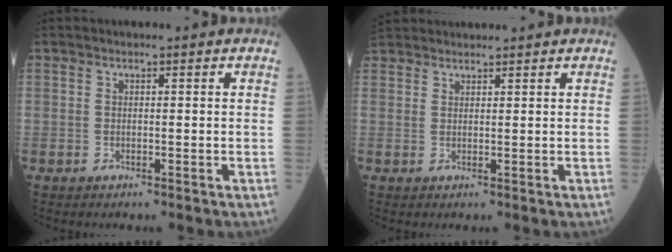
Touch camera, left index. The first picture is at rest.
{"total": 4.5, "force": [4.2, 1.2, 0.8], "torque": [-0.016, 0.036, 0.076]}